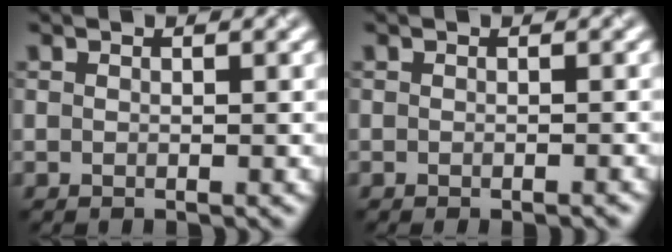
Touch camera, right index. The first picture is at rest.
{"total": 0.7, "force": [-0.7, -0.1, 0.2], "torque": [-0.005, -0.004, -0.008]}